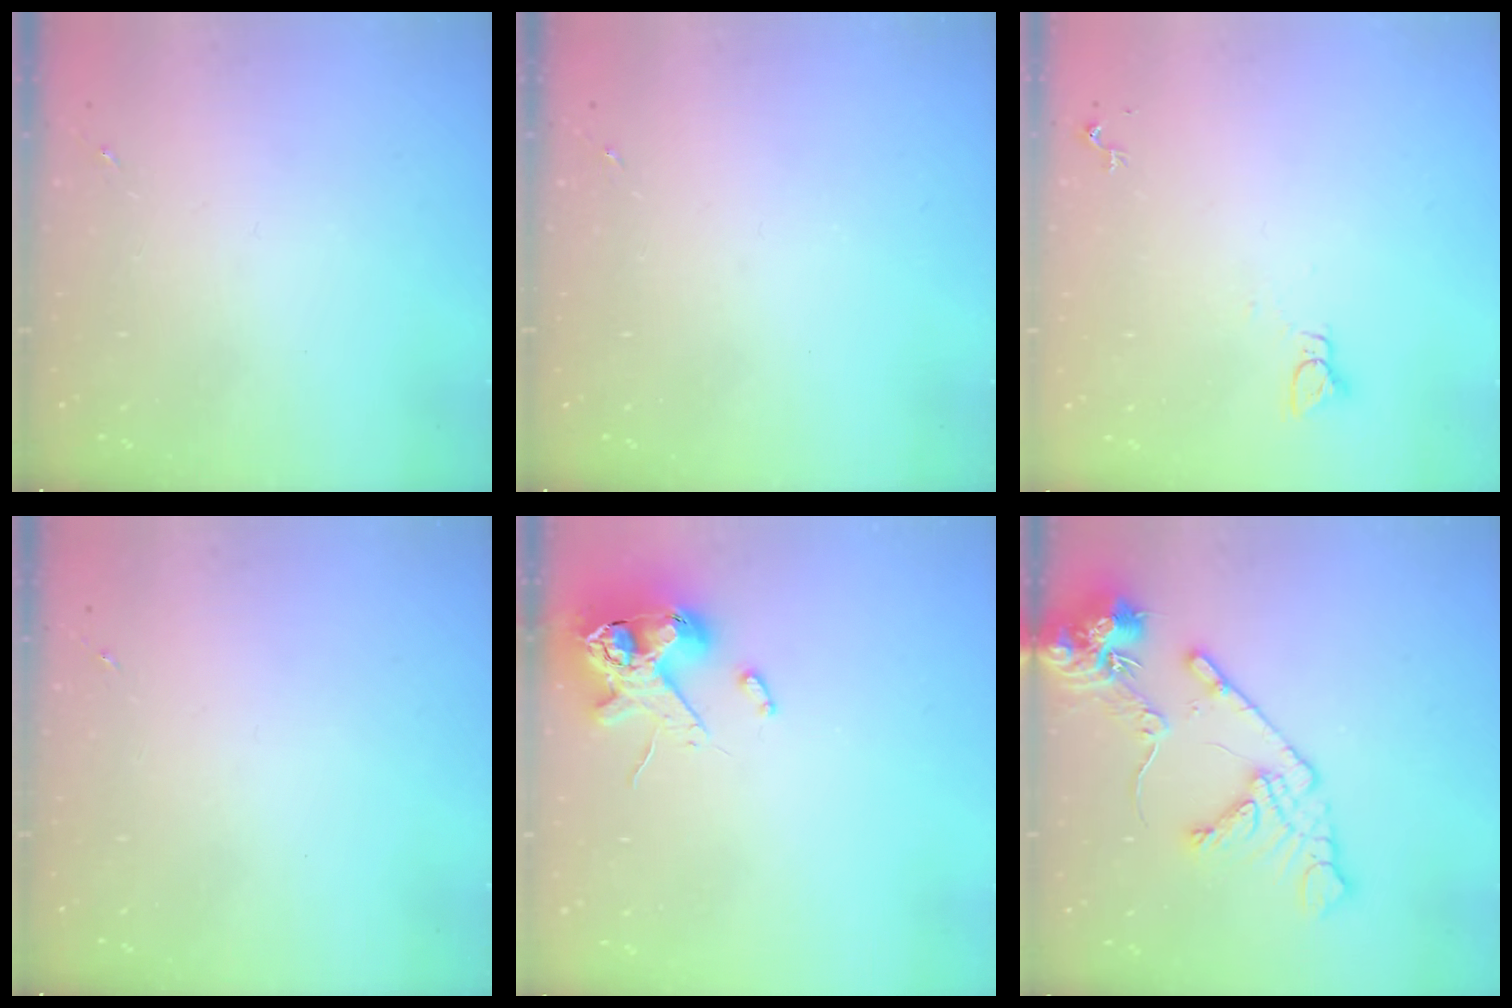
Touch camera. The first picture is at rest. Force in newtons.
{"total": 0.0}
{"total": 2.2, "press": 2.2, "slide": 0.1}
{"total": 0.0}
{"total": 12.3, "press": 12.1, "slide": 1.9}
{"total": 15.4, "press": 15.2, "slide": 2.2}